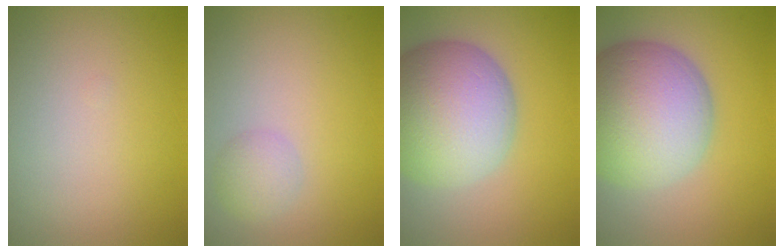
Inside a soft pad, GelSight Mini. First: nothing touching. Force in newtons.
{"total": 1.9, "press": 1.8, "slide": 0.1}
{"total": 12.0, "press": 11.9, "slide": 0.7}
{"total": 12.4, "press": 12.4, "slide": 0.7}